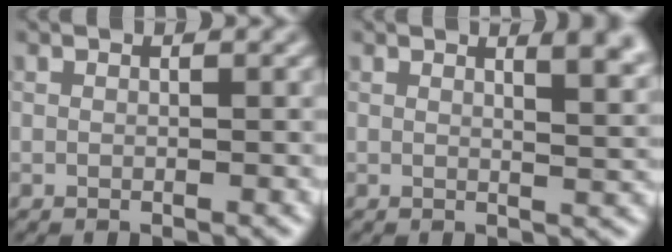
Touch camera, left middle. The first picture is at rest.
{"total": 4.9, "force": [2.6, 2.0, 3.7], "torque": [-0.016, 0.012, 0.026]}